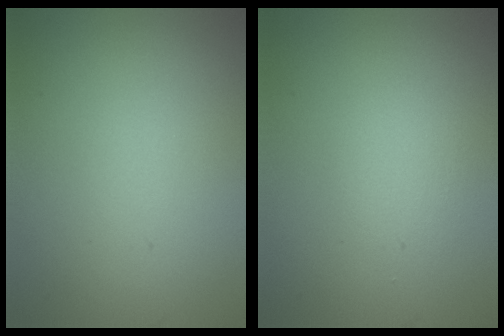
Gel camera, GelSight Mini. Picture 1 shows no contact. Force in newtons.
{"total": 1.1, "press": 1.1, "slide": 0.0}